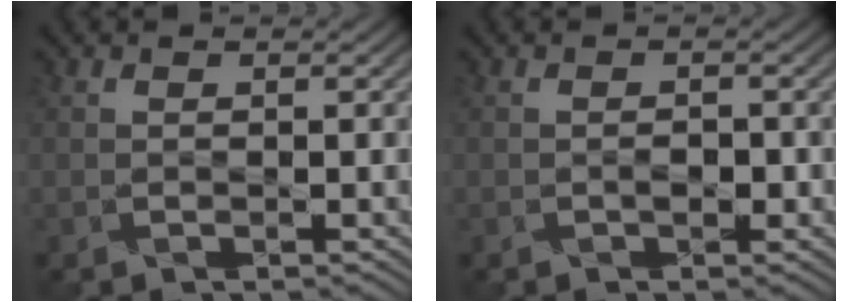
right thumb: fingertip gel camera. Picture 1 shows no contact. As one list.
[{"total": 1.1, "force": [-0.4, 0.8, 0.8], "torque": [-0.010, 0.000, -0.007]}]